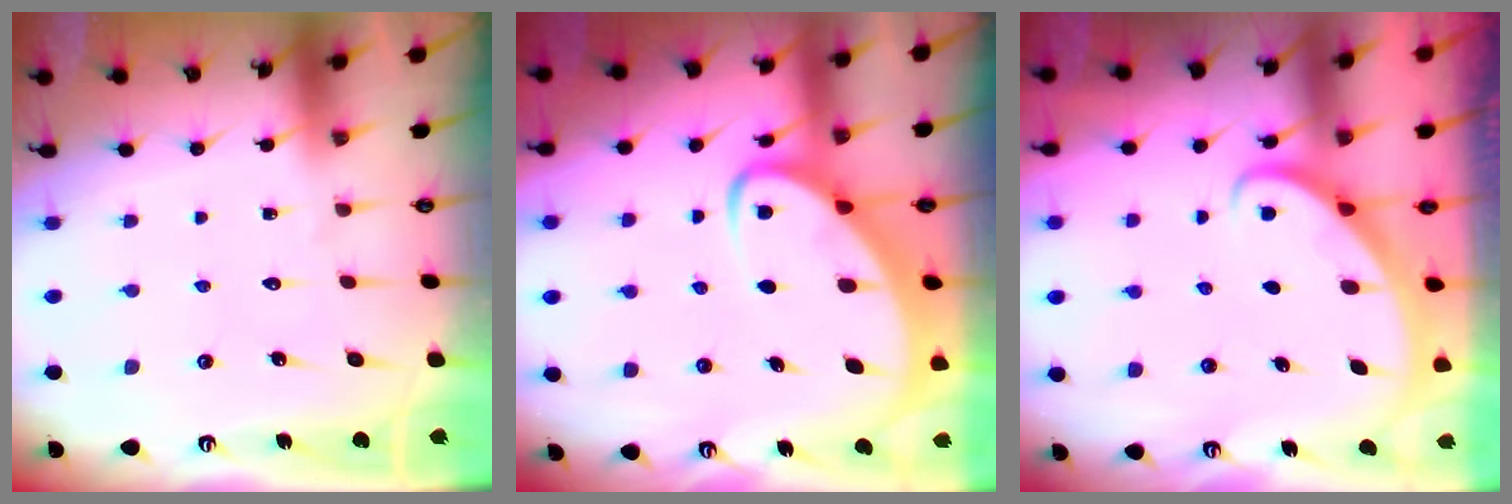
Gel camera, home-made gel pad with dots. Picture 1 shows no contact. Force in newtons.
{"total": 4.5, "press": 4.5, "slide": 0.4}
{"total": 2.7, "press": 2.7, "slide": 0.2}